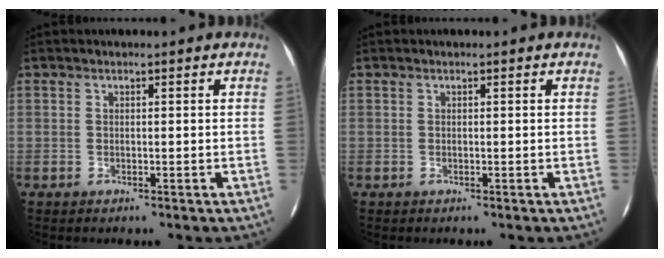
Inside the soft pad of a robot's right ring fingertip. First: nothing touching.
{"total": 0.0}